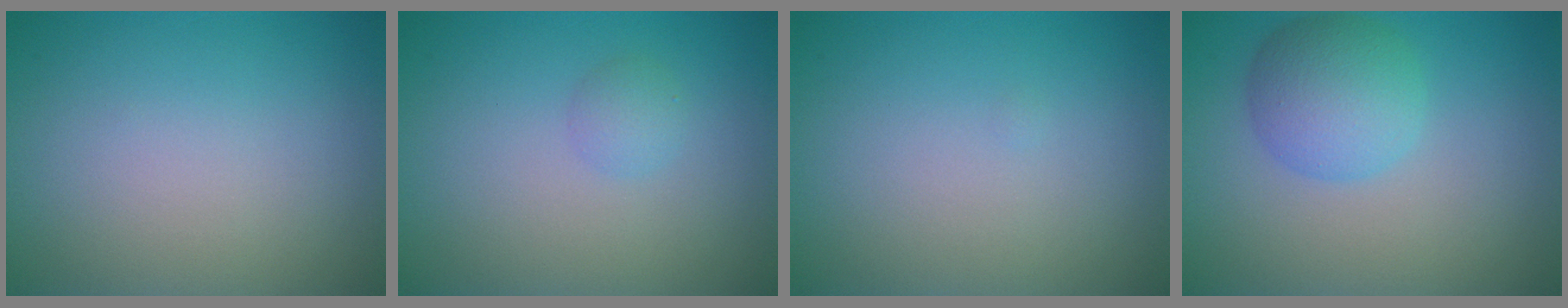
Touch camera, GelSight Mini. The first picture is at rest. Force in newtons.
{"total": 1.2, "press": 1.2, "slide": 0.1}
{"total": 0.0}
{"total": 4.5, "press": 4.5, "slide": 0.2}